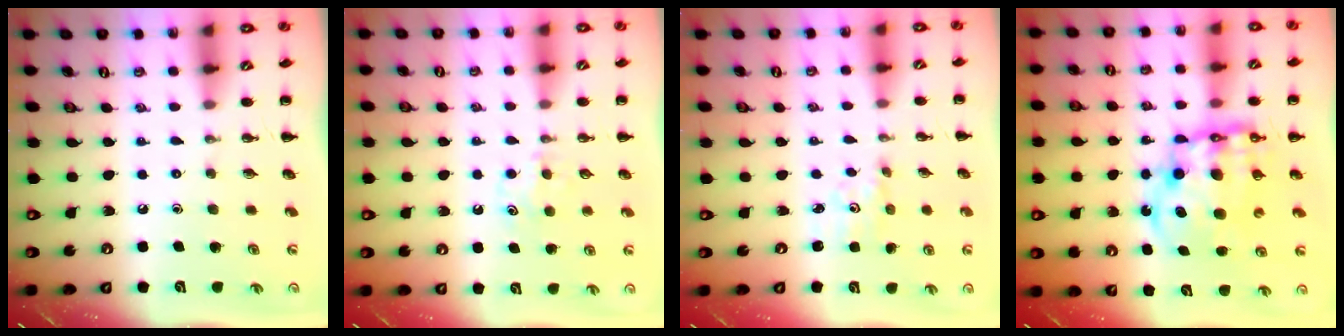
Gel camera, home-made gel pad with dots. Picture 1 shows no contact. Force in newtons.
{"total": 4.8, "press": 4.6, "slide": 1.3}
{"total": 1.9, "press": 1.9, "slide": 0.5}
{"total": 14.3, "press": 13.8, "slide": 3.4}